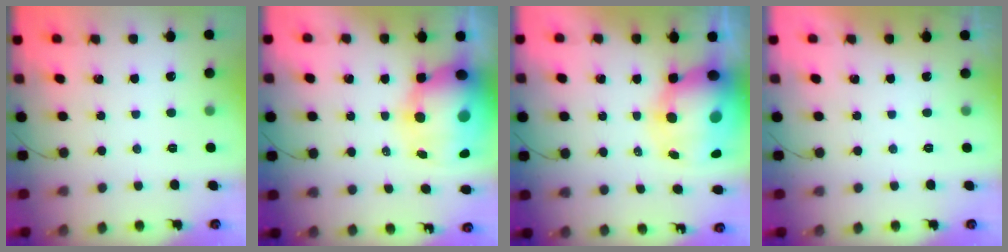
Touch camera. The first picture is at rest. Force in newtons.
{"total": 18.2, "press": 17.7, "slide": 4.4}
{"total": 18.2, "press": 17.7, "slide": 4.5}
{"total": 0.0}